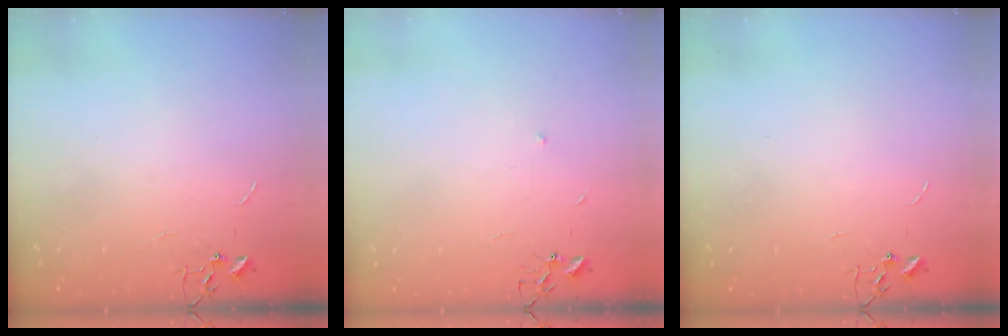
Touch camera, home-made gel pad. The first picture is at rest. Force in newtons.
{"total": 4.2, "press": 4.1, "slide": 1.0}
{"total": 0.0}